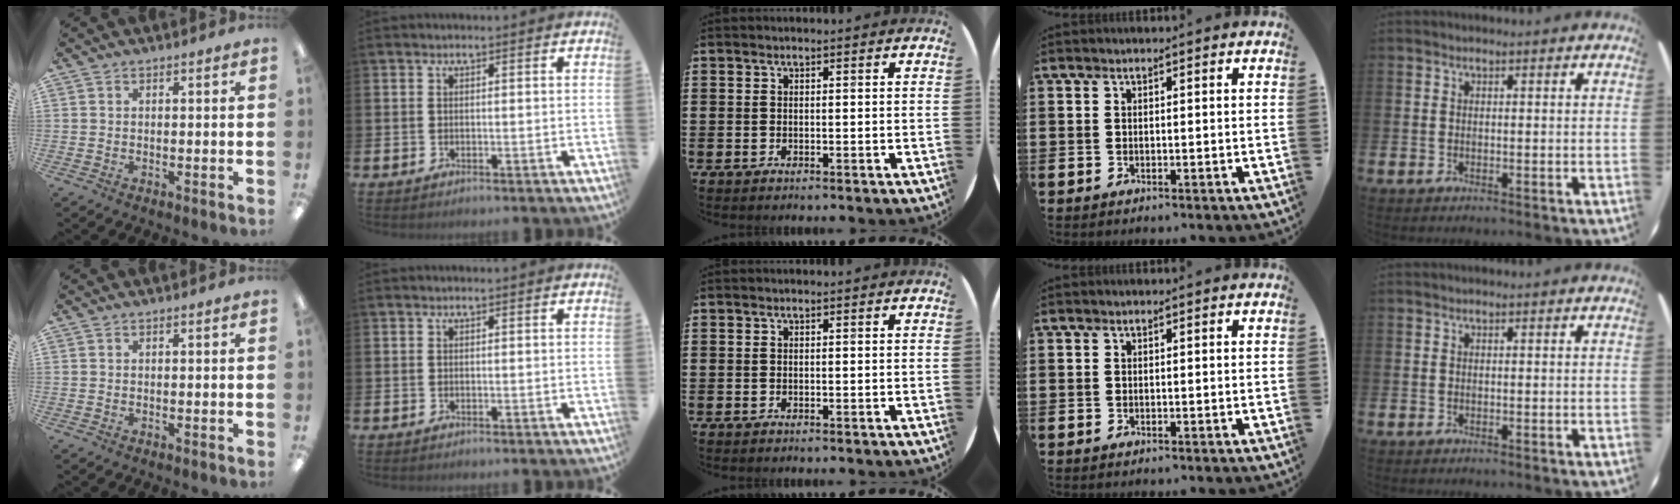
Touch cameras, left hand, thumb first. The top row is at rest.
{}